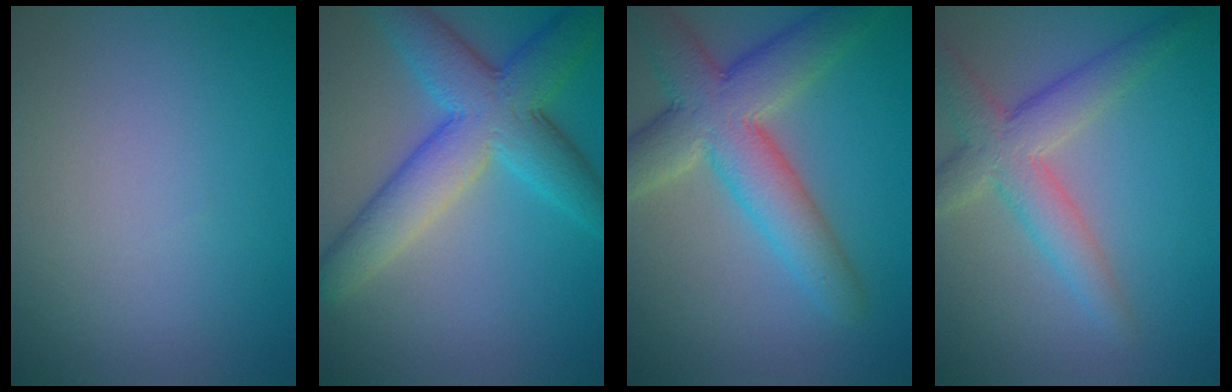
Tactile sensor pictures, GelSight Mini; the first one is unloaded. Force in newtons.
{"total": 7.9, "press": 7.9, "slide": 0.2}
{"total": 8.0, "press": 8.0, "slide": 0.4}
{"total": 4.8, "press": 4.8, "slide": 0.2}